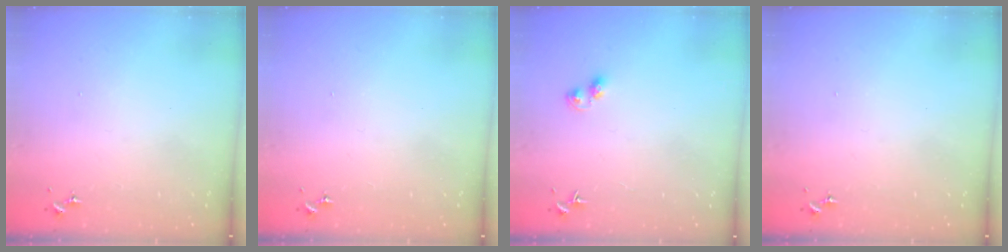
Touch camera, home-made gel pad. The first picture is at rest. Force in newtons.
{"total": 0.0}
{"total": 4.0, "press": 4.0, "slide": 0.5}
{"total": 0.0}